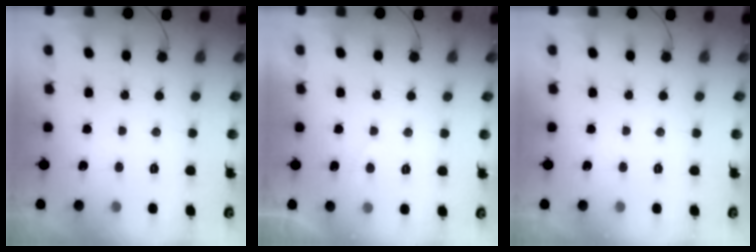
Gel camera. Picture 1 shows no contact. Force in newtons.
{"total": 0.8, "press": 0.6, "slide": 0.6}
{"total": 0.0}